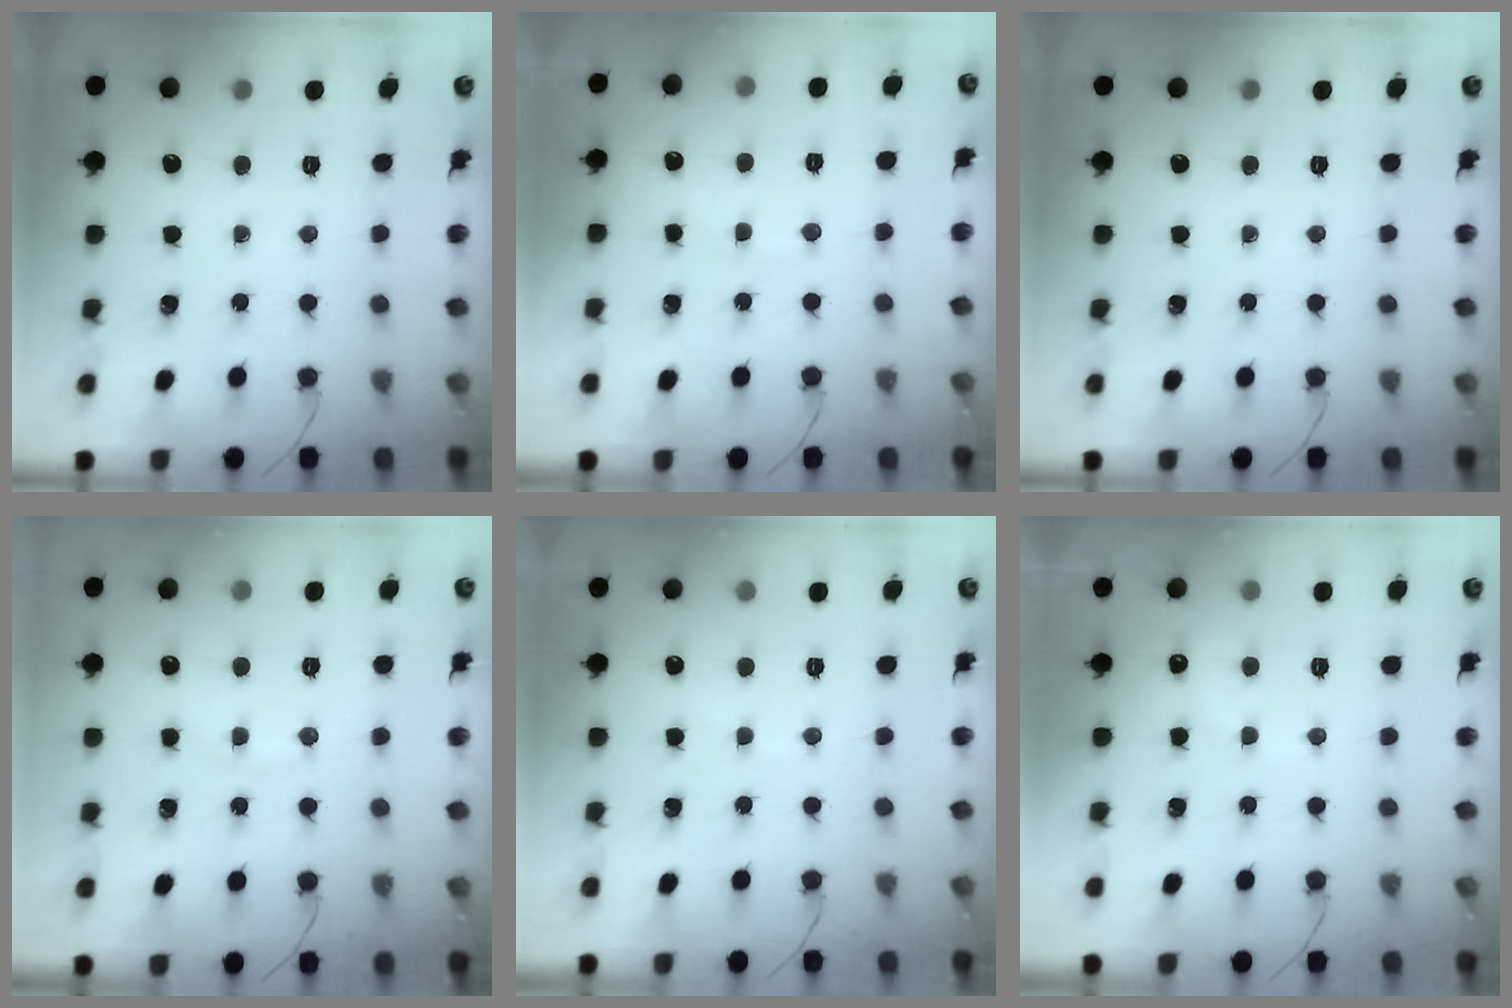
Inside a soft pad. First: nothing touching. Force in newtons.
{"total": 5.9, "press": 5.8, "slide": 1.2}
{"total": 0.0}
{"total": 6.4, "press": 6.3, "slide": 1.1}
{"total": 2.9, "press": 2.9, "slide": 0.7}
{"total": 7.2, "press": 7.0, "slide": 1.3}